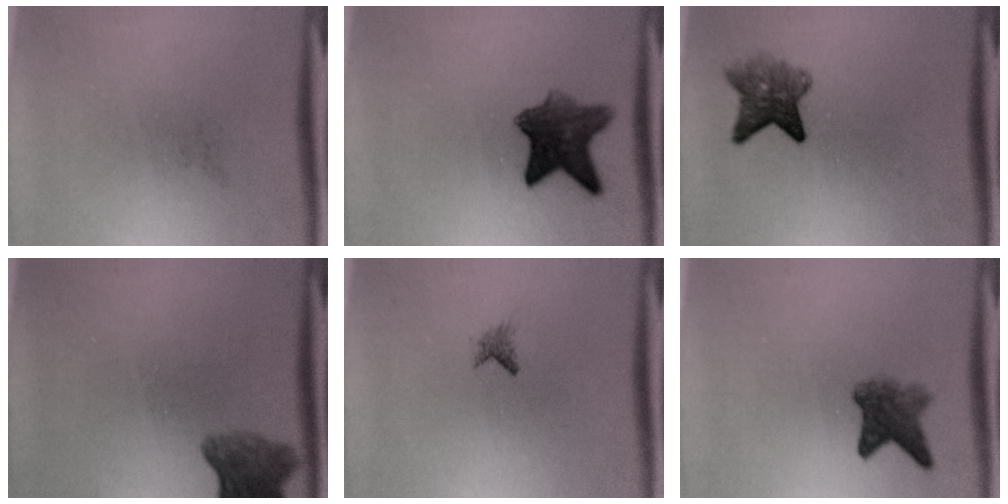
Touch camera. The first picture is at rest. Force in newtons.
{"total": 7.7}
{"total": 5.2}
{"total": 5.9}
{"total": 0.9}
{"total": 4.3}